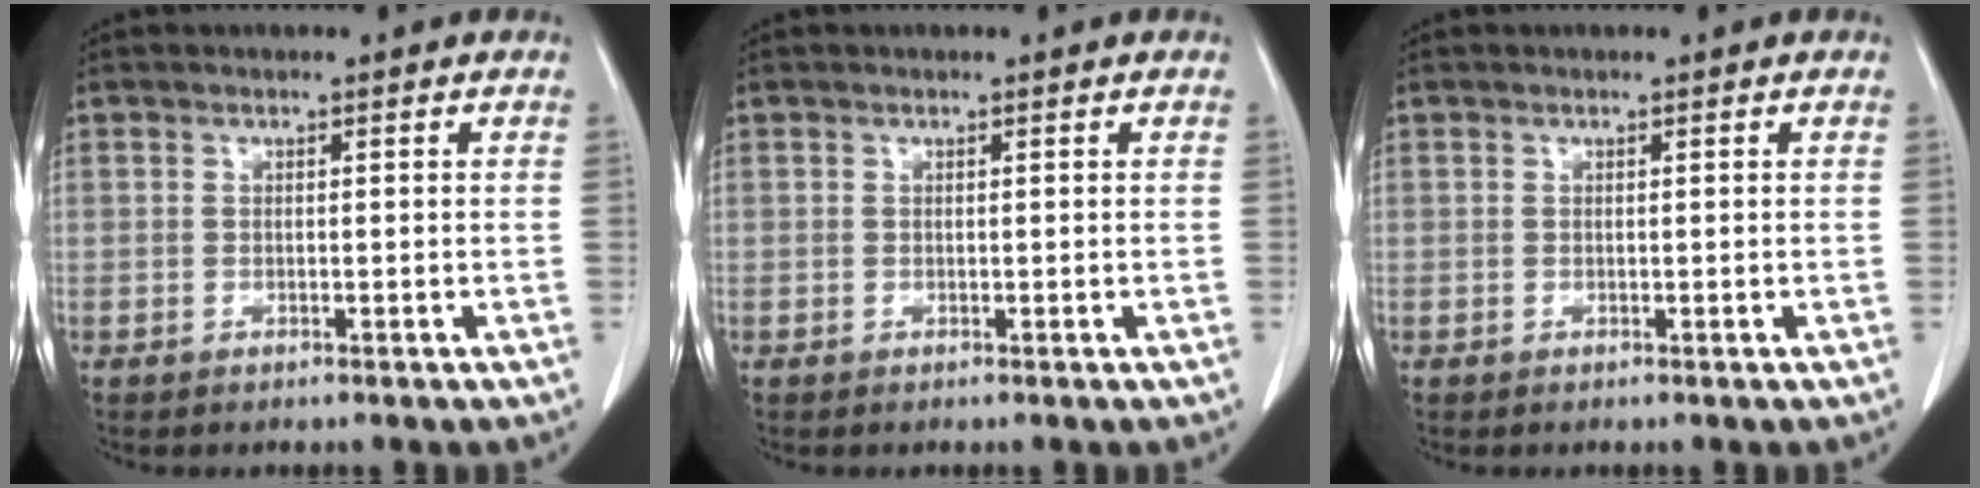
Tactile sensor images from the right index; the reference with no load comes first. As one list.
[{"total": 0.0}, {"total": 0.0}]